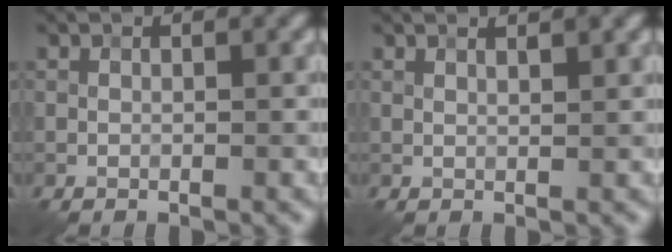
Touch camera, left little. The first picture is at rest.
{"total": 1.7, "force": [1.2, 0.4, 1.1], "torque": [-0.008, 0.004, 0.003]}